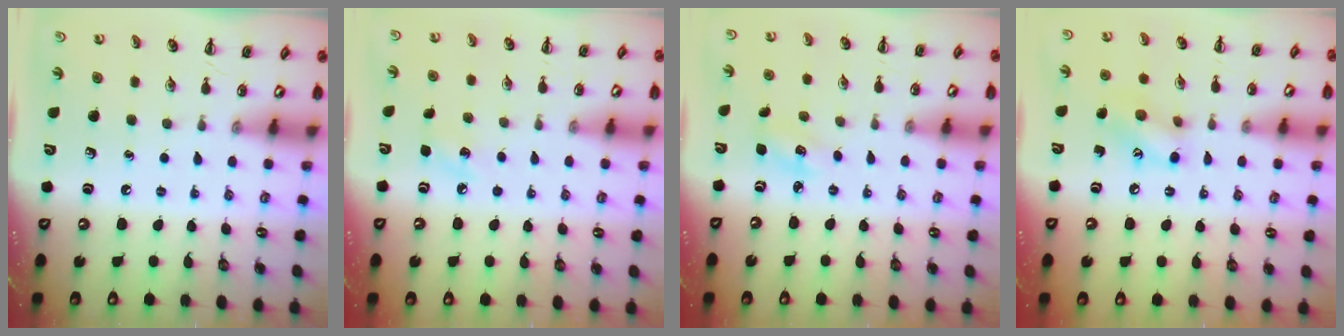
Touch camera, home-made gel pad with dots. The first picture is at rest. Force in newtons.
{"total": 3.8, "press": 3.6, "slide": 1.0}
{"total": 3.5, "press": 3.4, "slide": 1.0}
{"total": 9.8, "press": 9.8, "slide": 0.3}